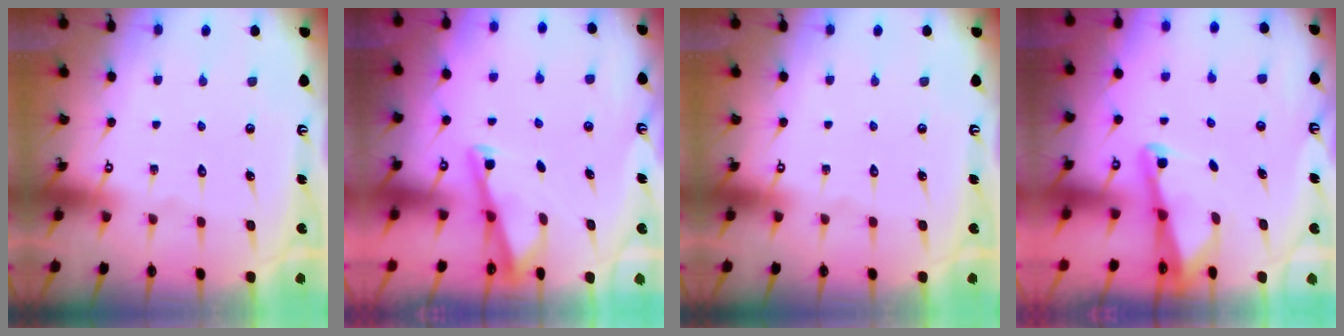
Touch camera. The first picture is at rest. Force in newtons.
{"total": 3.1, "press": 3.1, "slide": 0.3}
{"total": 0.0}
{"total": 2.2, "press": 2.2, "slide": 0.3}